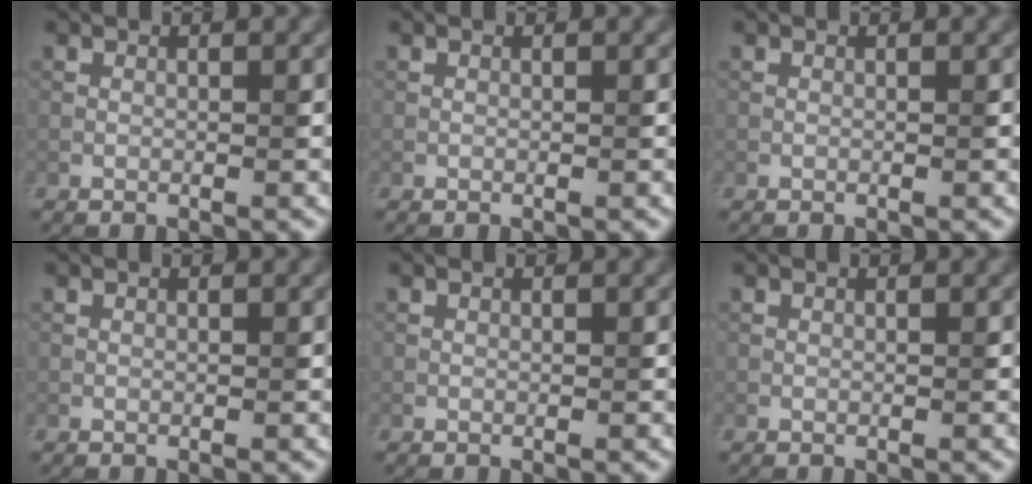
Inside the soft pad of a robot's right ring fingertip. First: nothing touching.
{"total": 0.0}
{"total": 0.0}
{"total": 0.0}
{"total": 0.0}
{"total": 0.0}